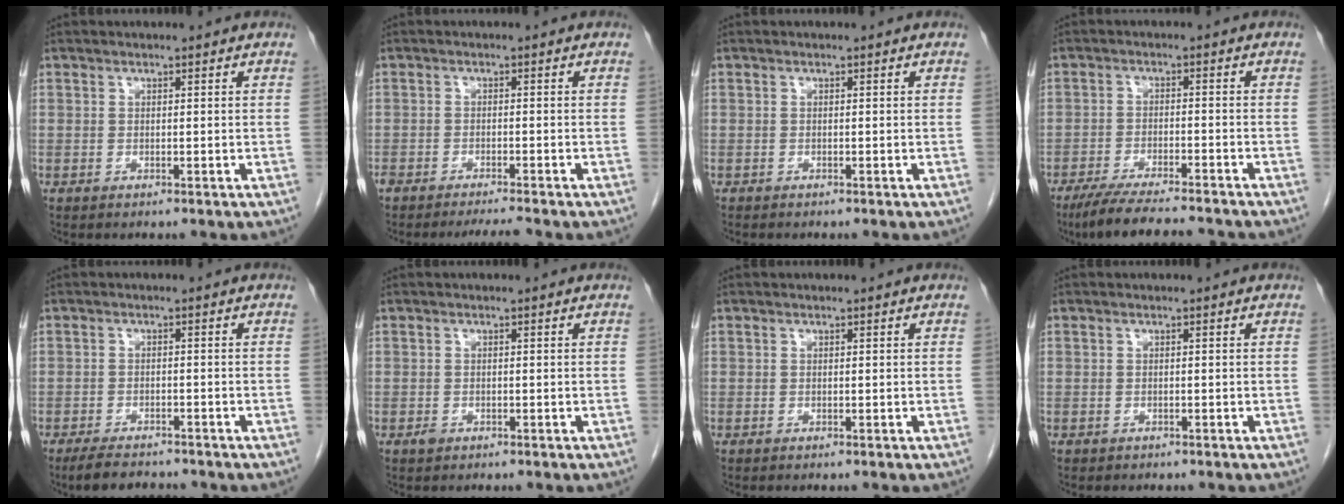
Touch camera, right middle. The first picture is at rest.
{"total": 3.5, "force": [-3.2, -0.4, 1.3], "torque": [-0.018, -0.011, -0.054]}
{"total": 0.0}
{"total": 11.8, "force": [-10.3, 1.1, 5.6], "torque": [-0.087, -0.017, -0.160]}
{"total": 5.2, "force": [-4.5, 1.4, 2.0], "torque": [-0.039, -0.010, -0.073]}
{"total": 0.8, "force": [-0.4, 0.5, 0.3], "torque": [-0.005, 0.001, -0.005]}
{"total": 0.0}
{"total": 0.5, "force": [-0.4, 0.3, 0.0], "torque": [-0.013, 0.002, -0.006]}